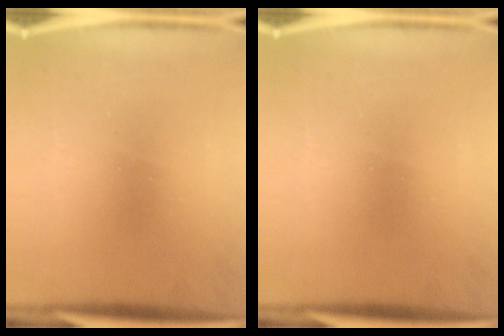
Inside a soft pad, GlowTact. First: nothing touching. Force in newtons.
{"total": 0.0}